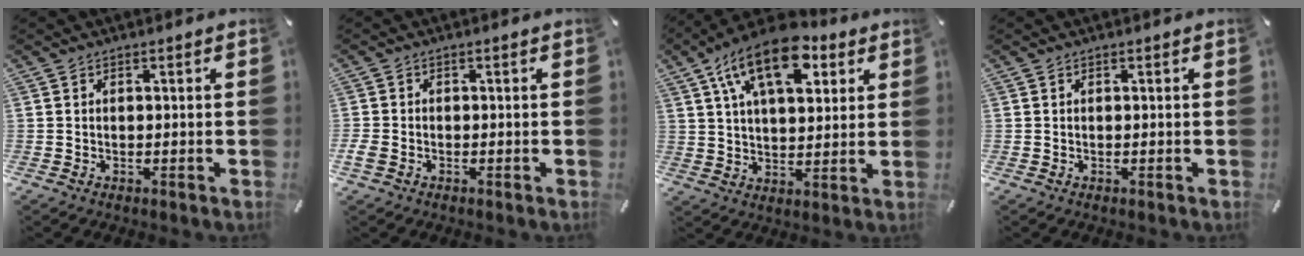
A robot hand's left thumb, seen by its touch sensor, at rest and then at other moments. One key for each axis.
{"total": 1.9, "fx": -0.9, "fy": 1.4, "fz": 1.0, "tx": -0.022, "ty": 0.000, "tz": -0.018}
{"total": 16.7, "fx": 8.4, "fy": 8.6, "fz": 11.6, "tx": -0.195, "ty": -0.021, "tz": 0.142}
{"total": 0.0}